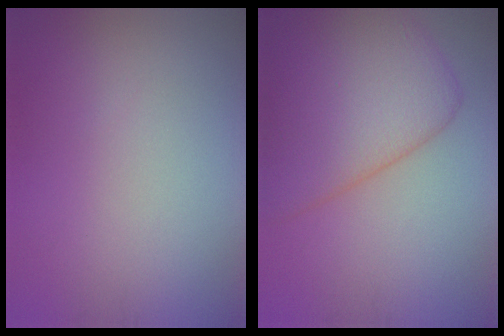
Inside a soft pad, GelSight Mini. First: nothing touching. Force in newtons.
{"total": 7.8, "press": 7.8, "slide": 0.5}